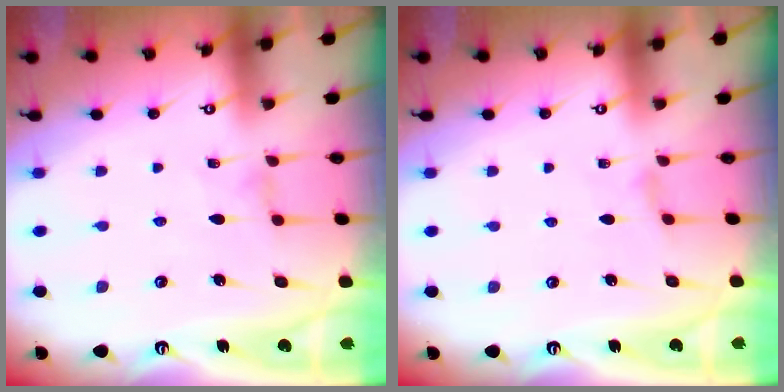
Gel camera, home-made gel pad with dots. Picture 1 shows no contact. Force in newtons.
{"total": 0.6, "press": 0.6, "slide": 0.2}